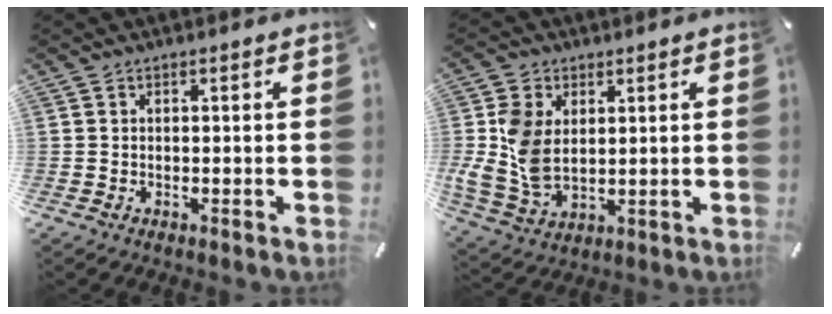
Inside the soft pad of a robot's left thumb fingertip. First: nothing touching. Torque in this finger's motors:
{"motor_torque": [2.30, 2.53, 1.75, 0.21, 0.28]}